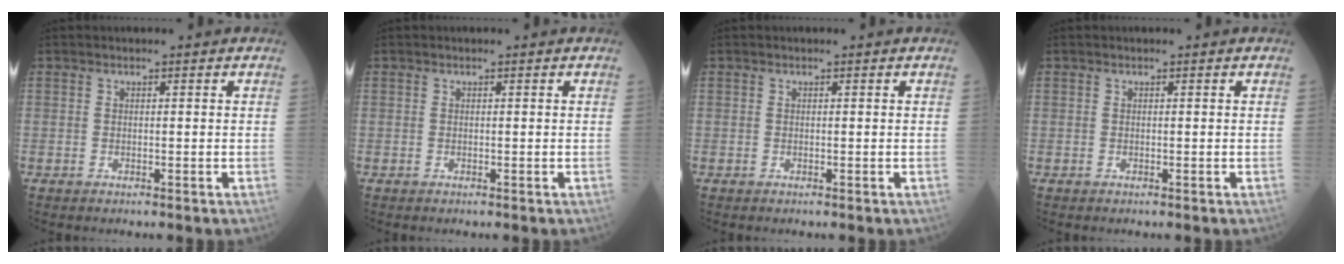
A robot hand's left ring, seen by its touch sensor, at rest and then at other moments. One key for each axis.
{"total": 0.0}
{"total": 0.0}
{"total": 0.0}